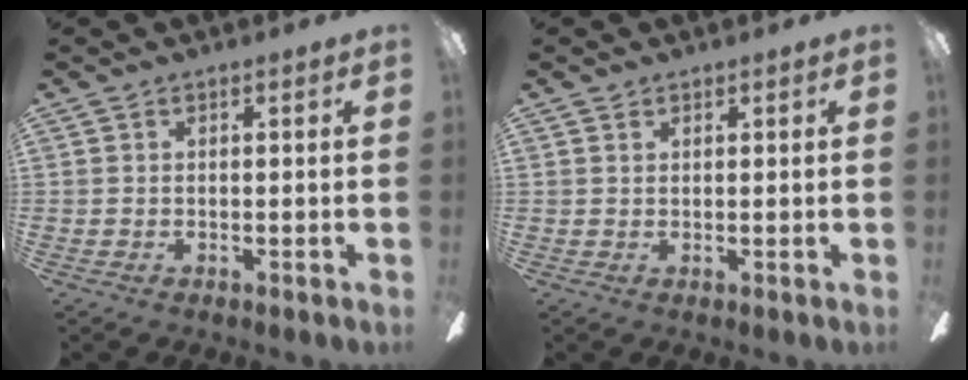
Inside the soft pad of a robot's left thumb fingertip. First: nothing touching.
{"total": 1.0, "force": [0.8, 0.6, 0.2], "torque": [-0.006, 0.002, 0.014]}